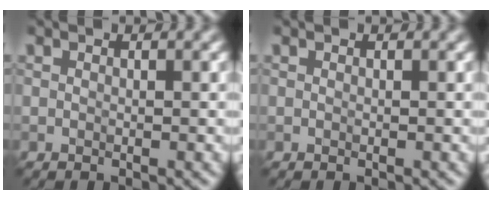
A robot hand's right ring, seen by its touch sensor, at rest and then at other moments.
{"total": 0.0}